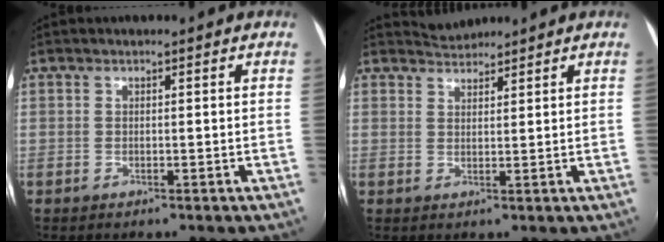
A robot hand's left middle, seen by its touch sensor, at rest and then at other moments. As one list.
[{"total": 2.3, "force": [2.2, 0.0, -0.5], "torque": [0.001, 0.008, 0.046]}]